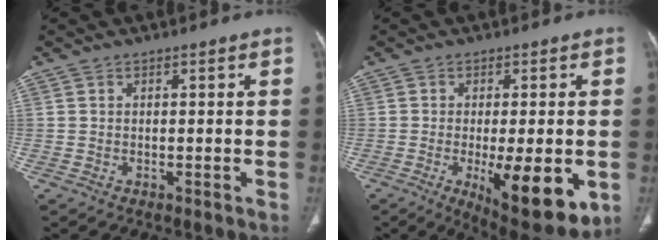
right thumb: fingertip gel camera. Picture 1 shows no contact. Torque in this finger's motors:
{"motor_torque": [1.95, 2.10, 0.01, -0.07, 0.28]}